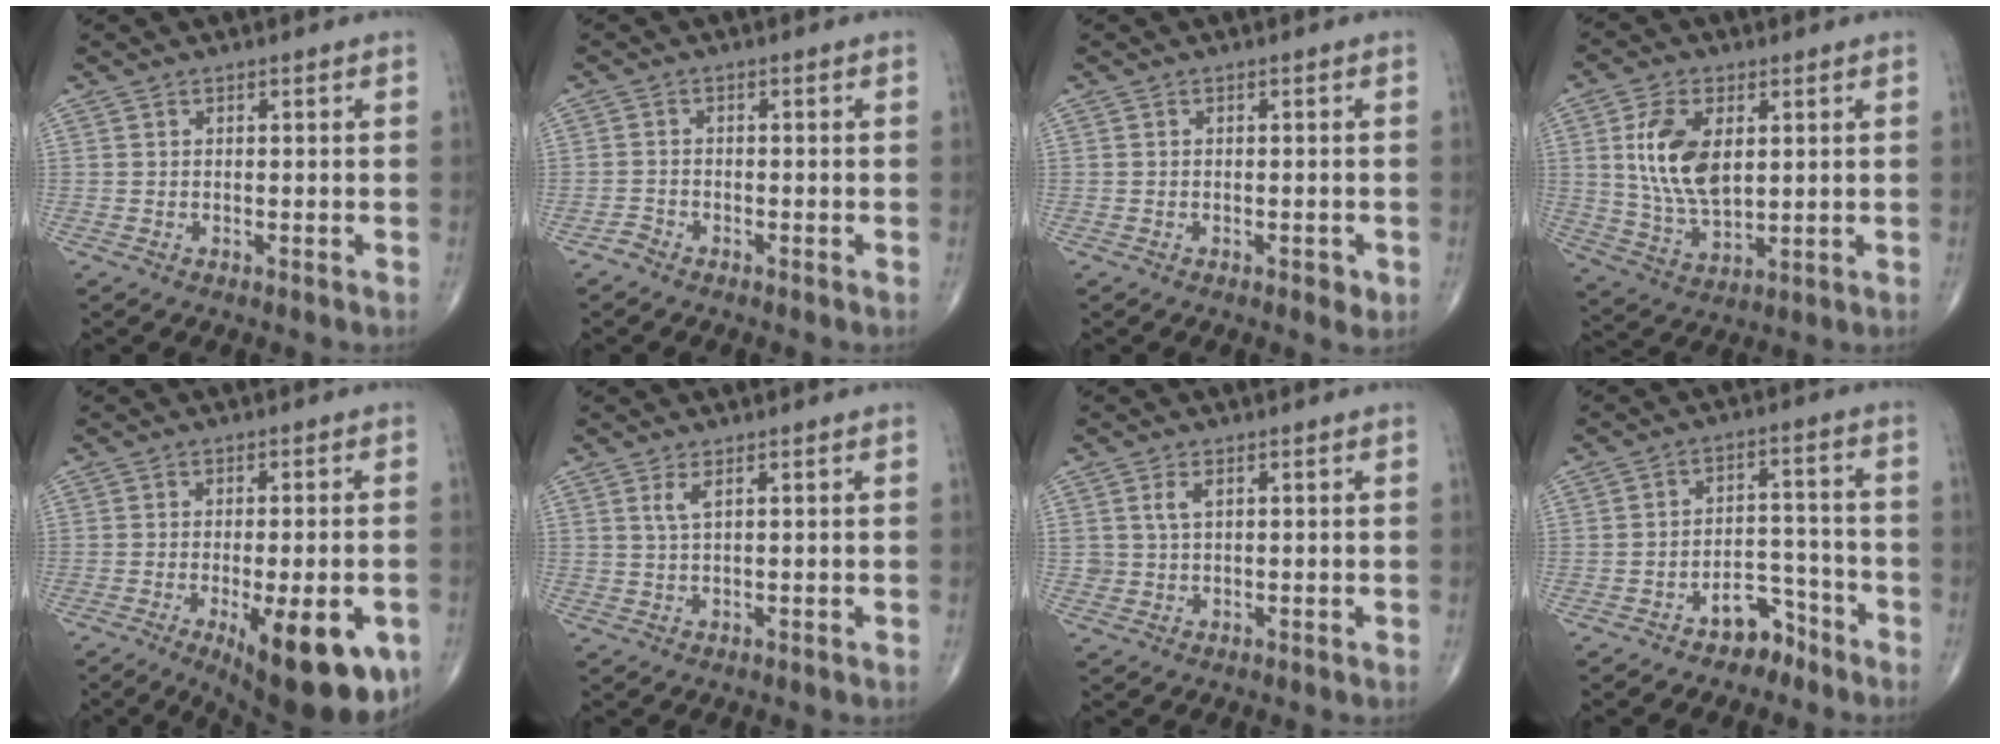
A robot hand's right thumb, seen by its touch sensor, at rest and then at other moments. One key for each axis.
{"total": 1.4, "fx": -1.2, "fy": 0.7, "fz": 0.2, "tx": -0.010, "ty": 0.002, "tz": -0.028}
{"total": 1.8, "fx": -0.7, "fy": 0.9, "fz": 1.4, "tx": -0.016, "ty": -0.001, "tz": -0.008}
{"total": 12.5, "fx": 2.7, "fy": 7.0, "fz": 10.0, "tx": -0.182, "ty": -0.015, "tz": 0.059}
{"total": 17.6, "fx": -6.8, "fy": 6.2, "fz": 15.0, "tx": -0.158, "ty": -0.006, "tz": -0.081}
{"total": 2.0, "fx": 1.0, "fy": 0.4, "fz": 1.7, "tx": -0.043, "ty": -0.002, "tz": 0.025}
{"total": 2.4, "fx": 0.9, "fy": 1.5, "fz": 1.7, "tx": -0.032, "ty": -0.001, "tz": 0.020}
{"total": 6.5, "fx": -4.5, "fy": 3.9, "fz": 2.6, "tx": -0.010, "ty": 0.055, "tz": -0.072}